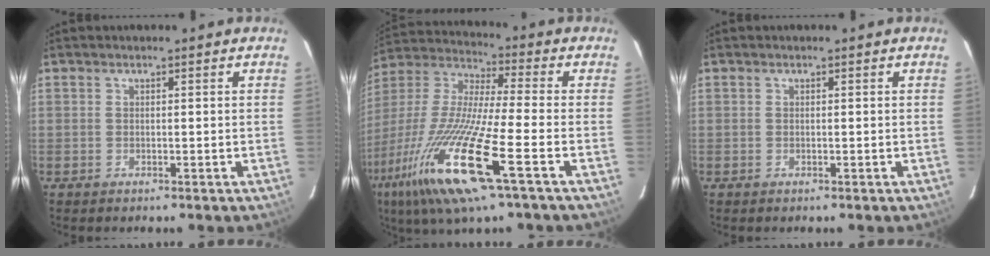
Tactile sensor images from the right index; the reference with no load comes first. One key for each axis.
{"total": 21.1, "fx": -10.4, "fy": 1.4, "fz": 18.4, "tx": -0.373, "ty": -0.051, "tz": -0.204}
{"total": 0.0}